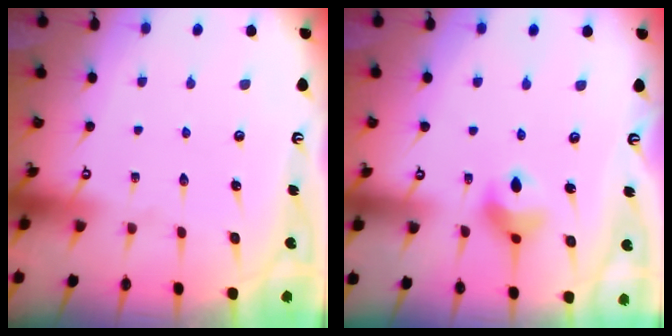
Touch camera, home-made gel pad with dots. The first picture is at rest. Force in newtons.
{"total": 8.5, "press": 8.4, "slide": 1.0}